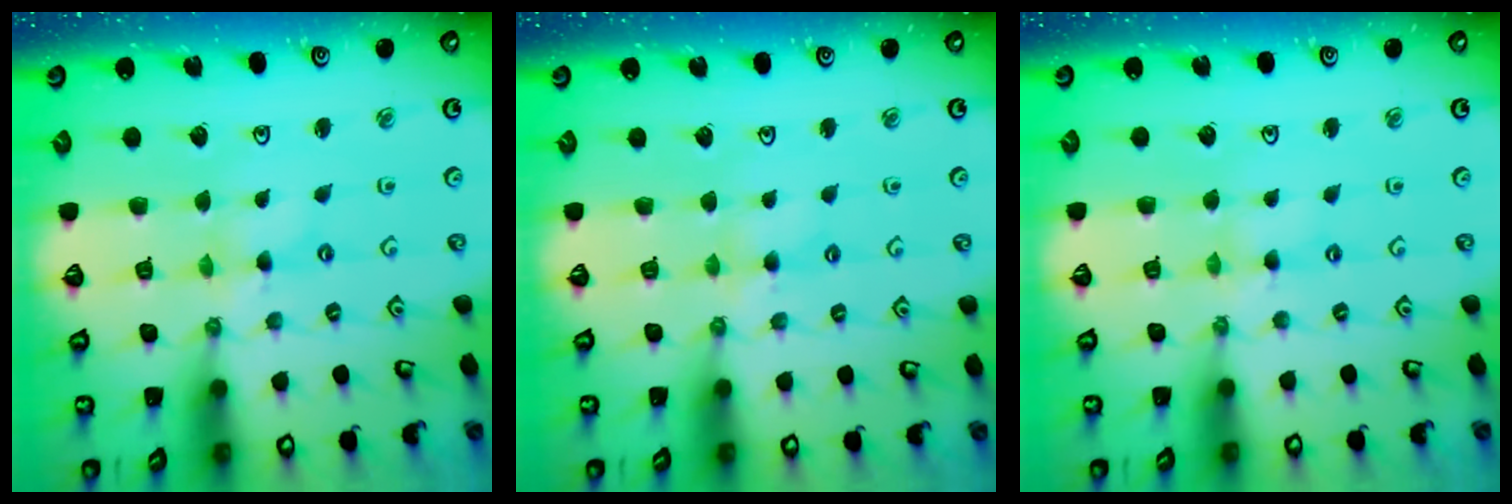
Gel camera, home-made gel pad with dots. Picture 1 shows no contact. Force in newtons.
{"total": 2.4, "press": 2.4, "slide": 0.4}
{"total": 0.0}